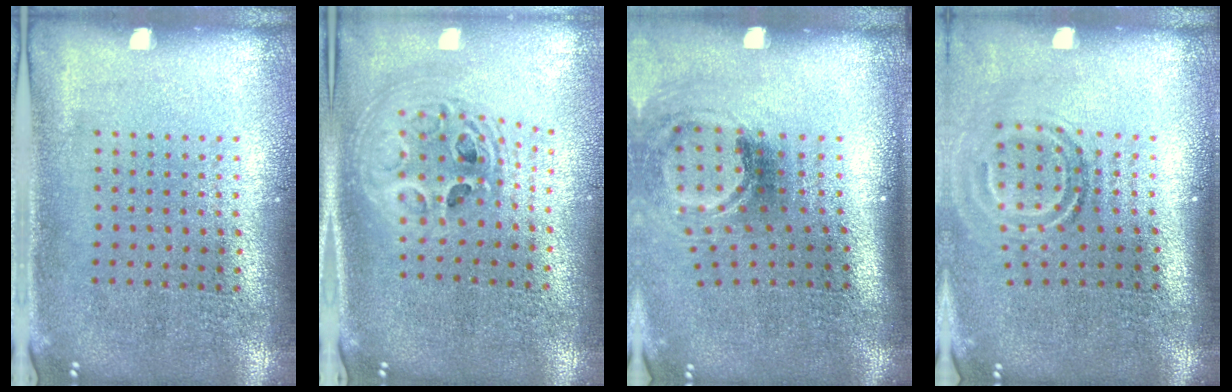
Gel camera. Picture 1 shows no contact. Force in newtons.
{"total": 2.1, "press": 1.7, "slide": 1.3}
{"total": 2.0, "press": 1.3, "slide": 1.6}
{"total": 1.8, "press": 1.1, "slide": 1.4}